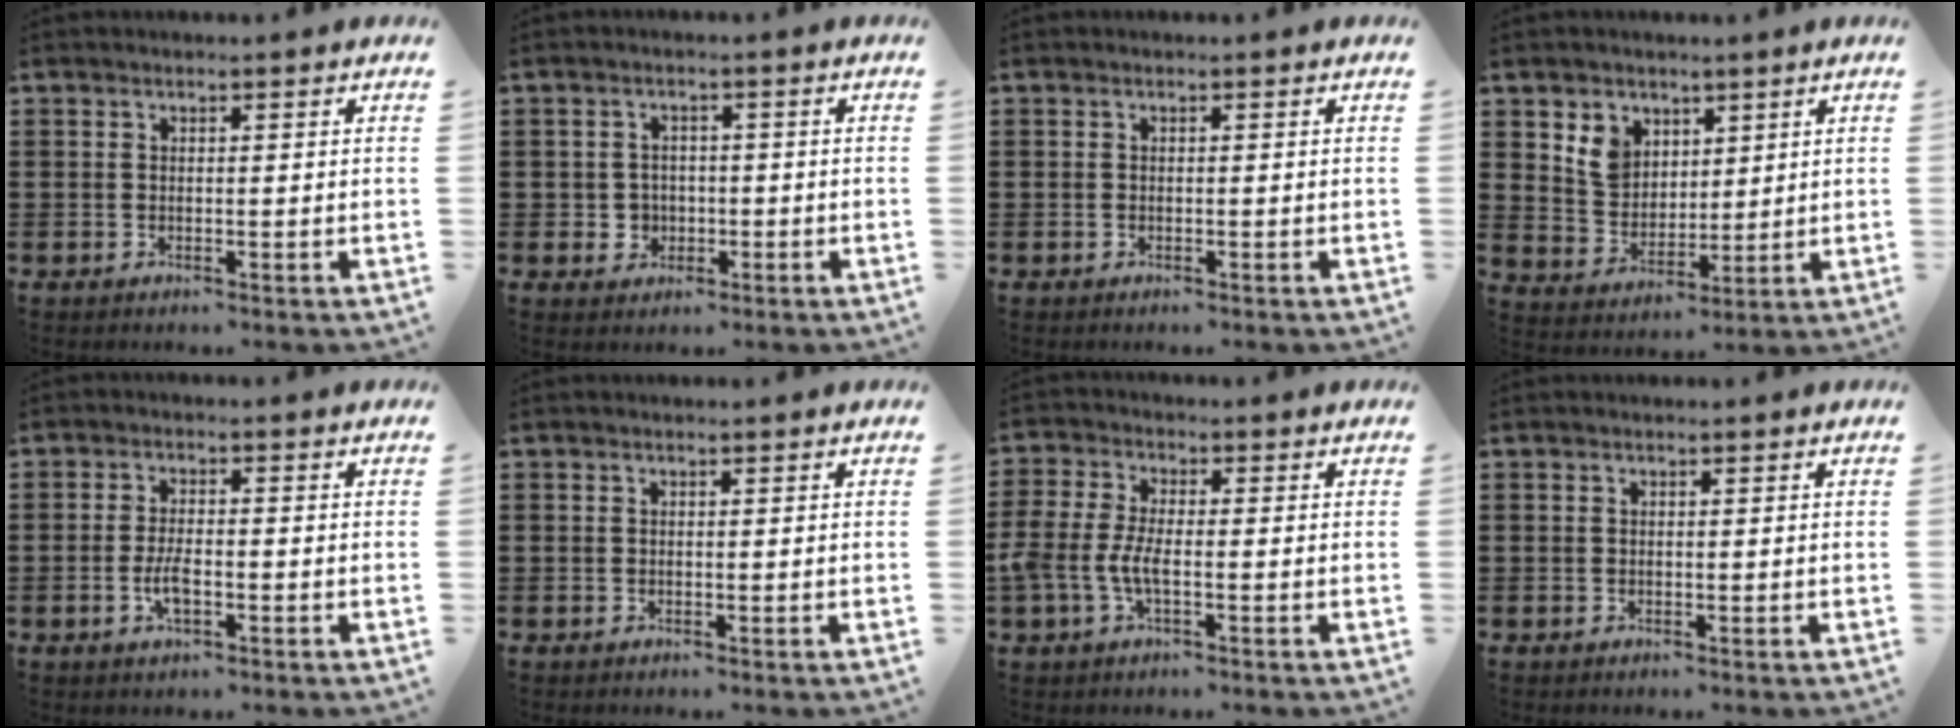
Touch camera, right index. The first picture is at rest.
{"total": 2.8, "force": [-0.6, 2.6, 0.7], "torque": [-0.024, 0.006, -0.017]}
{"total": 0.0}
{"total": 6.2, "force": [3.3, 5.0, 1.6], "torque": [-0.058, 0.015, 0.063]}
{"total": 3.7, "force": [-1.2, 1.3, 3.3], "torque": [-0.071, -0.002, -0.024]}
{"total": 0.0}
{"total": 5.0, "force": [-1.7, 2.0, 4.2], "torque": [-0.106, -0.006, -0.039]}
{"total": 0.0}